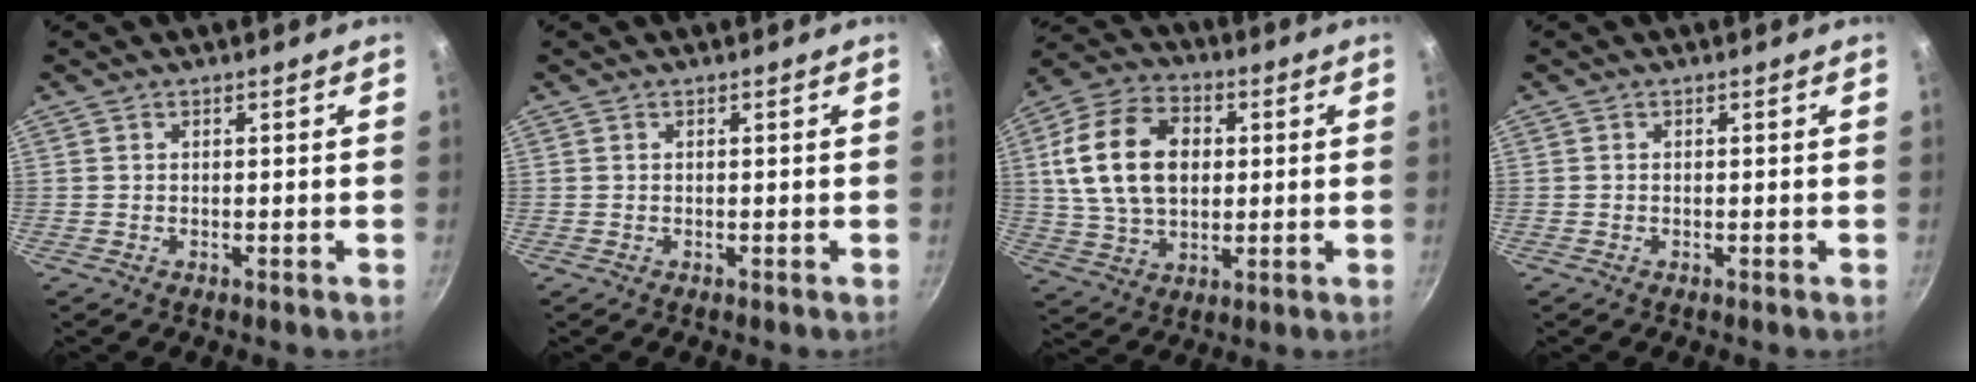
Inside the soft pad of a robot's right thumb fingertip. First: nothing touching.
{"total": 0.0}
{"total": 17.3, "force": [2.8, 12.0, 12.2], "torque": [-0.206, 0.010, 0.047]}
{"total": 0.0}